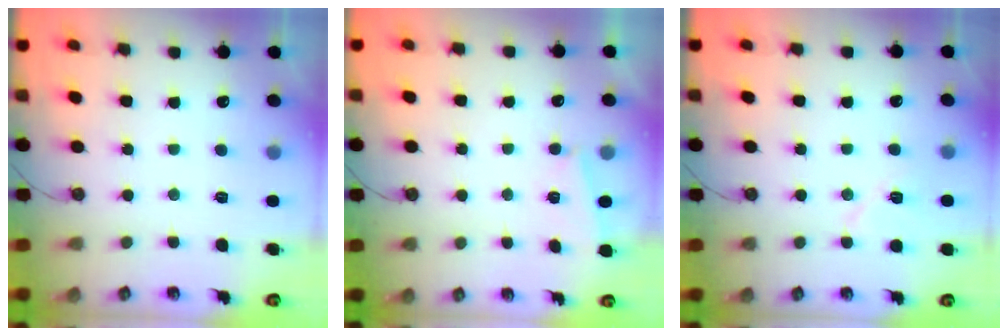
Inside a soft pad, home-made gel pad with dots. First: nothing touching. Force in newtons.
{"total": 1.9, "press": 1.7, "slide": 0.7}
{"total": 6.4, "press": 6.3, "slide": 1.0}